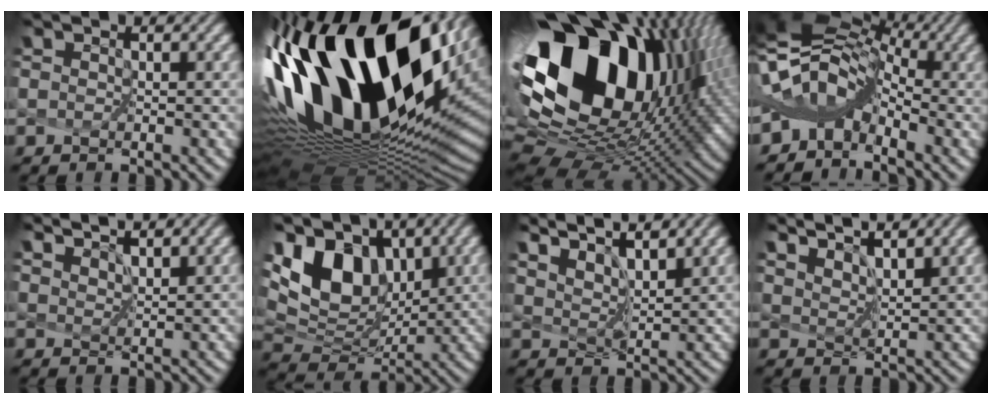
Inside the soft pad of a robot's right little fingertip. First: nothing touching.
{"total": 18.7, "force": [4.6, 8.0, 16.2], "torque": [-0.280, -0.001, 0.096]}
{"total": 19.8, "force": [6.4, 11.7, 14.6], "torque": [-0.278, 0.019, 0.129]}
{"total": 5.9, "force": [-1.2, 3.8, 4.3], "torque": [-0.063, 0.013, -0.036]}
{"total": 4.6, "force": [4.4, 0.0, 1.1], "torque": [-0.029, 0.000, 0.075]}
{"total": 10.1, "force": [4.3, 6.3, 6.7], "torque": [-0.135, 0.011, 0.090]}
{"total": 8.5, "force": [7.6, 1.6, 3.5], "torque": [-0.091, 0.002, 0.127]}
{"total": 6.5, "force": [6.1, 0.6, 2.2], "torque": [-0.046, 0.001, 0.097]}